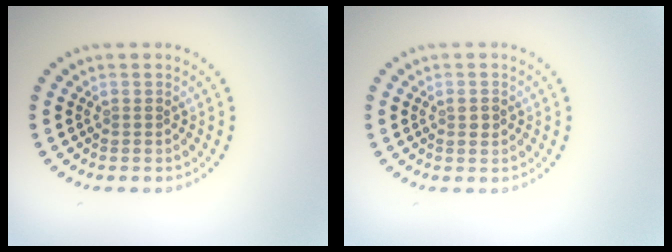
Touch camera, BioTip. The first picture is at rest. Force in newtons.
{"total": 1.2, "press": 1.2, "slide": 0.2}